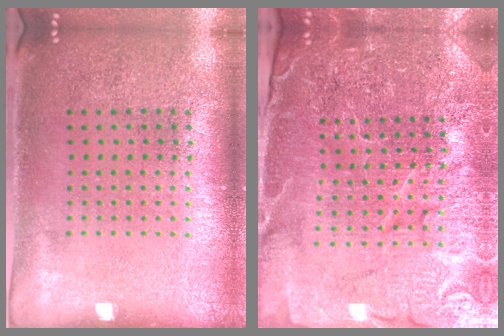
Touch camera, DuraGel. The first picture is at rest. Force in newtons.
{"total": 5.4, "press": 4.9, "slide": 2.1}